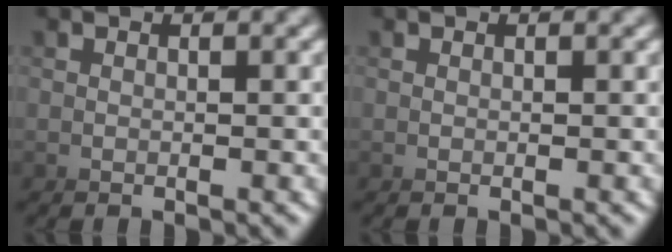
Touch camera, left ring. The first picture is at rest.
{"total": 0.0}